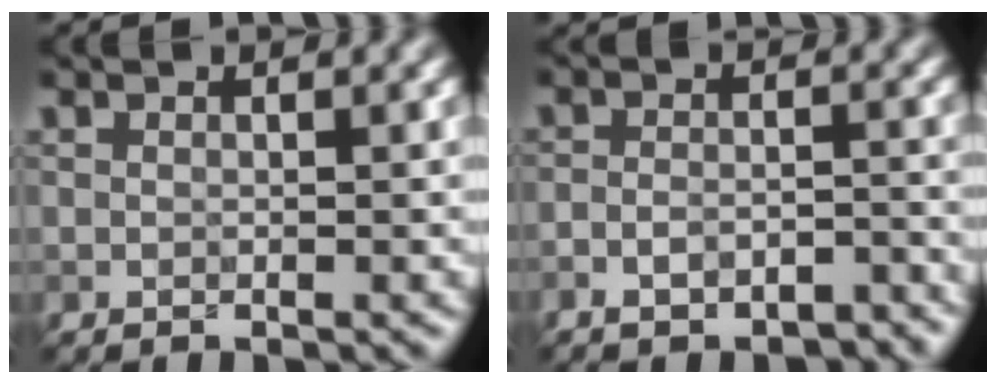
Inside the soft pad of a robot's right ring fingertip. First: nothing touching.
{"total": 5.4, "force": [-4.7, 1.7, 2.1], "torque": [-0.036, 0.003, -0.070]}